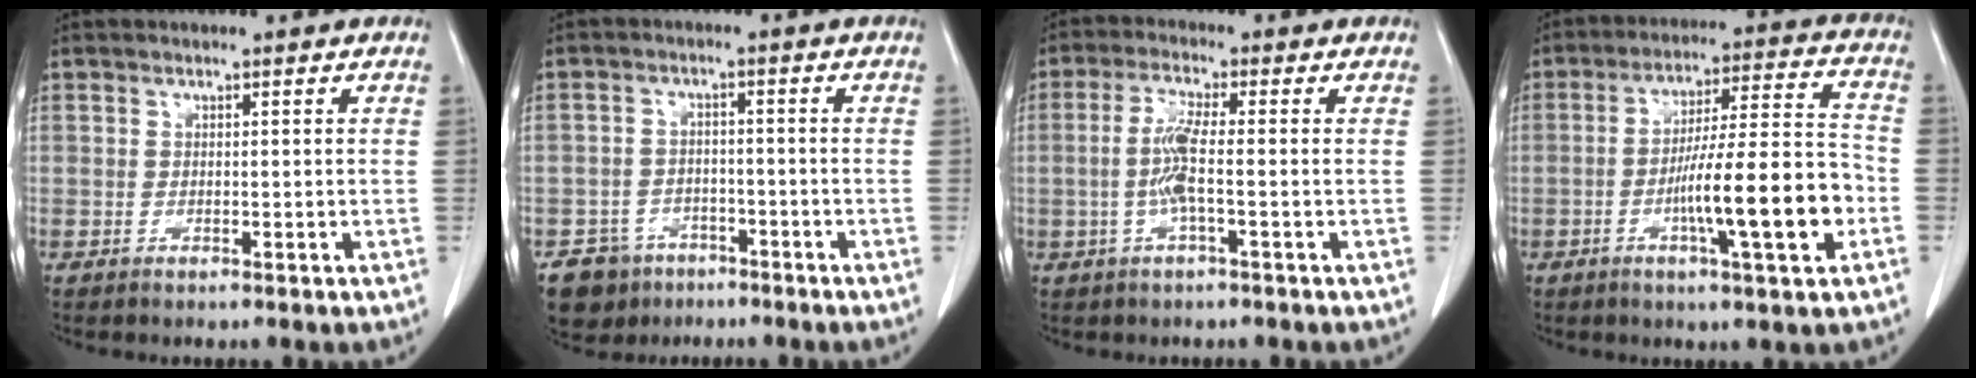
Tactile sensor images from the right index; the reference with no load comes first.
{"total": 6.3, "force": [-4.1, 4.8, 0.4], "torque": [-0.003, 0.010, -0.061]}
{"total": 5.1, "force": [-0.7, 0.2, 5.1], "torque": [-0.109, 0.003, -0.015]}
{"total": 14.5, "force": [-4.1, 0.9, 13.8], "torque": [-0.222, 0.008, -0.065]}